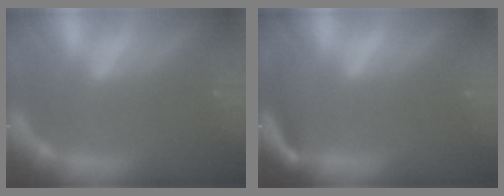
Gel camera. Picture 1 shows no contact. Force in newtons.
{"total": 4.4}